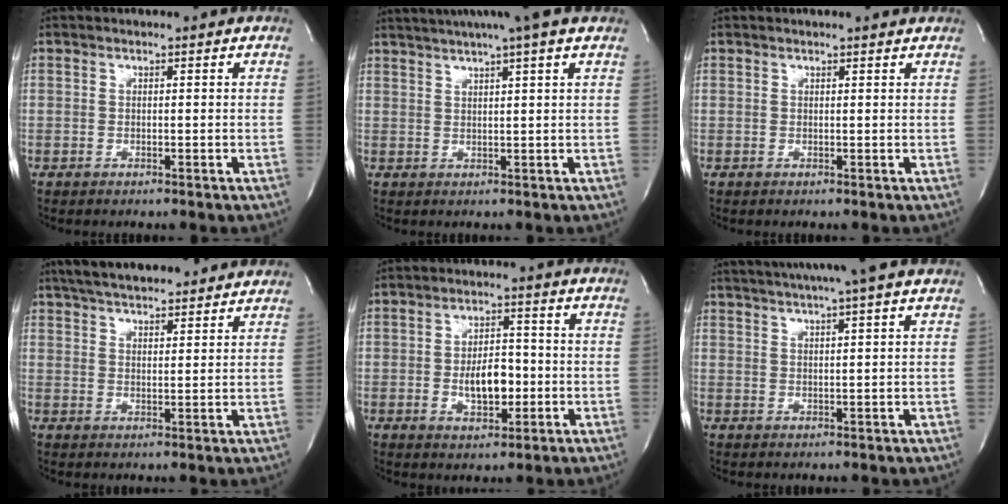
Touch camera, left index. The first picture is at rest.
{"total": 10.2, "force": [8.2, -0.9, 6.0], "torque": [-0.103, 0.025, 0.103]}
{"total": 1.6, "force": [1.6, 0.1, 0.4], "torque": [-0.010, 0.000, 0.013]}
{"total": 16.2, "force": [14.3, 3.3, 6.8], "torque": [-0.109, 0.034, 0.206]}
{"total": 6.5, "force": [-1.3, 3.1, 5.6], "torque": [-0.096, 0.004, -0.016]}
{"total": 12.5, "force": [10.6, -0.6, 6.6], "torque": [-0.116, 0.024, 0.140]}